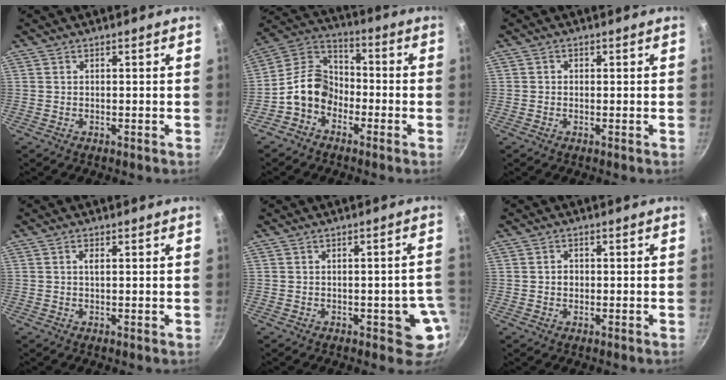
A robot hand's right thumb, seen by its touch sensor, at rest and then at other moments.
{"total": 10.8, "force": [-3.7, 8.2, 6.0], "torque": [-0.078, 0.052, -0.097]}
{"total": 0.8, "force": [-0.1, 0.7, 0.3], "torque": [-0.003, 0.004, -0.002]}
{"total": 1.3, "force": [0.4, 0.5, 1.2], "torque": [-0.021, 0.000, 0.005]}
{"total": 7.1, "force": [-1.9, 3.5, 5.9], "torque": [-0.021, 0.014, -0.022]}
{"total": 1.9, "force": [-0.1, 1.6, 0.9], "torque": [-0.010, 0.005, -0.002]}